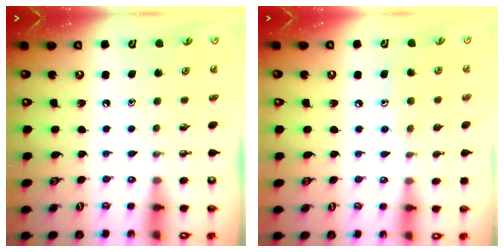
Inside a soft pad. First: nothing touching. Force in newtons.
{"total": 6.5, "press": 6.5, "slide": 0.4}